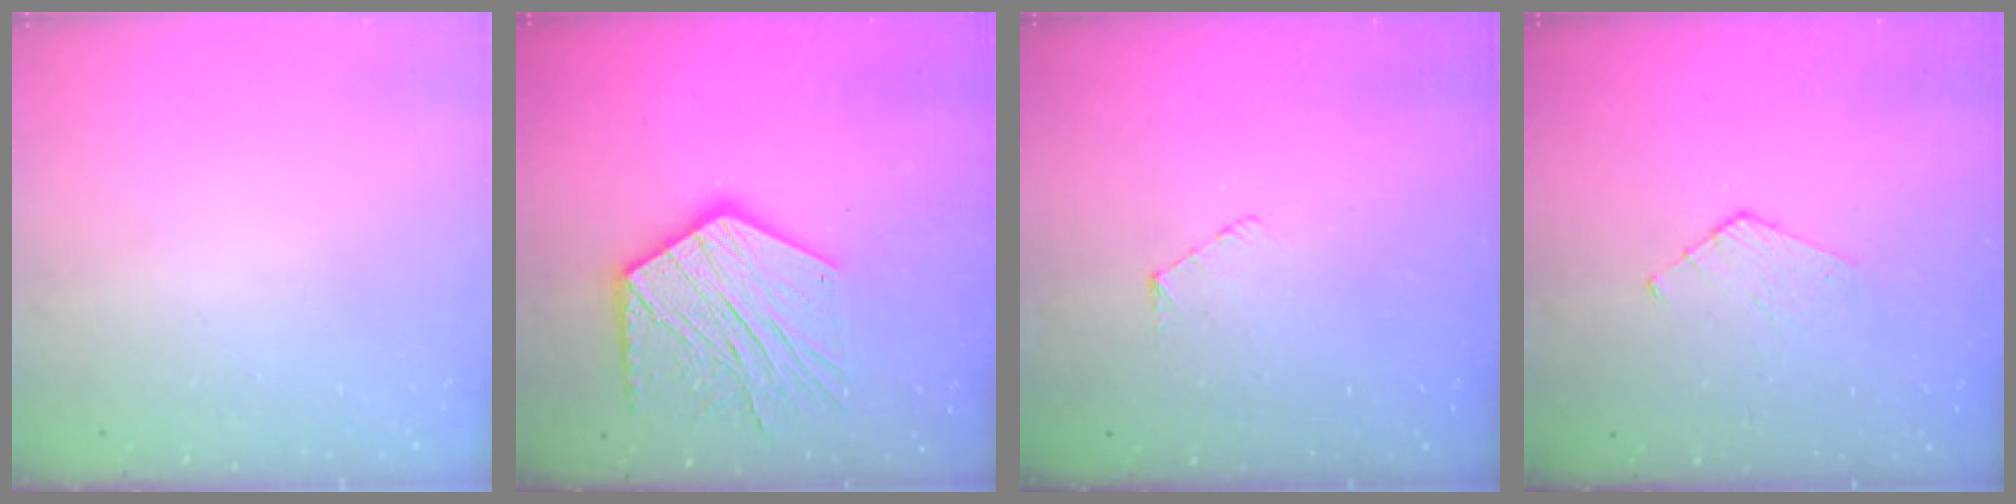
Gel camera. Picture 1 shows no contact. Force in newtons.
{"total": 18.3, "press": 18.2, "slide": 1.6}
{"total": 5.0, "press": 5.0, "slide": 0.5}
{"total": 2.8, "press": 2.8, "slide": 0.3}